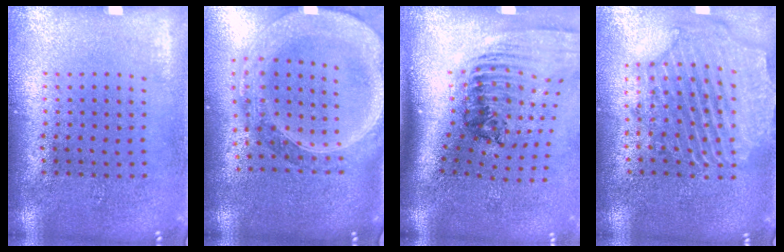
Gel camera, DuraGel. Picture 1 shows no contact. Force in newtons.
{"total": 3.1, "press": 2.6, "slide": 1.8}
{"total": 2.4, "press": 1.6, "slide": 1.8}
{"total": 2.2, "press": 2.1, "slide": 0.8}